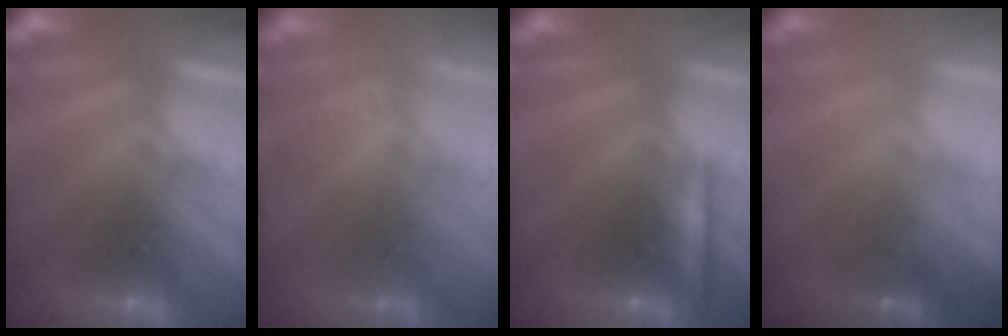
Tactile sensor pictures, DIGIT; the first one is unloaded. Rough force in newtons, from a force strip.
{"total": 1.1}
{"total": 2.3}
{"total": 1.5}